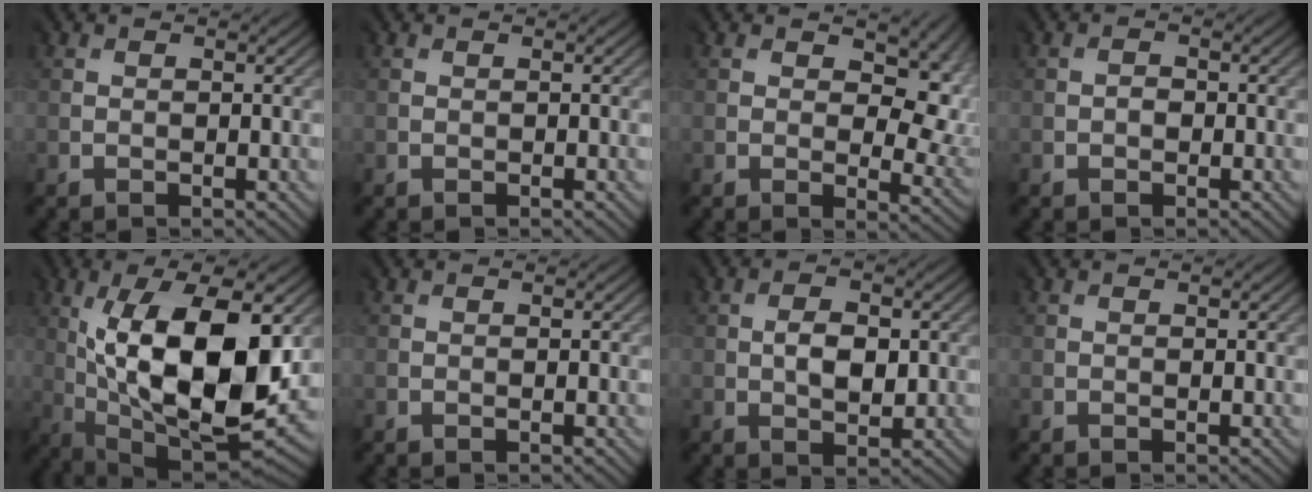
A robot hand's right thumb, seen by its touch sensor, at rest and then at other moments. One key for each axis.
{"total": 0.0}
{"total": 10.3, "fx": 2.3, "fy": 6.1, "fz": 8.0, "tx": -0.103, "ty": -0.002, "tz": 0.049}
{"total": 0.8, "fx": -0.4, "fy": 0.7, "fz": 0.2, "tx": -0.002, "ty": 0.000, "tz": -0.007}
{"total": 16.7, "fx": 2.4, "fy": 7.5, "fz": 14.7, "tx": -0.247, "ty": 0.004, "tz": 0.046}
{"total": 0.0}
{"total": 3.4, "fx": 0.2, "fy": 2.1, "fz": 2.7, "tx": -0.049, "ty": -0.001, "tz": 0.003}
{"total": 0.0}